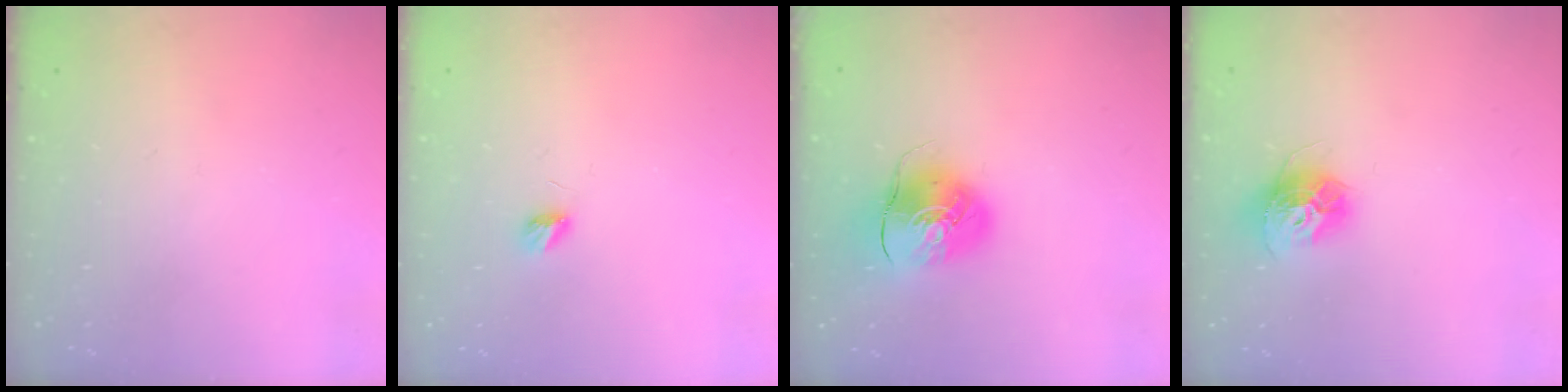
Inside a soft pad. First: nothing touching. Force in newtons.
{"total": 3.8, "press": 3.7, "slide": 0.5}
{"total": 9.7, "press": 9.6, "slide": 1.2}
{"total": 12.0, "press": 11.9, "slide": 1.1}